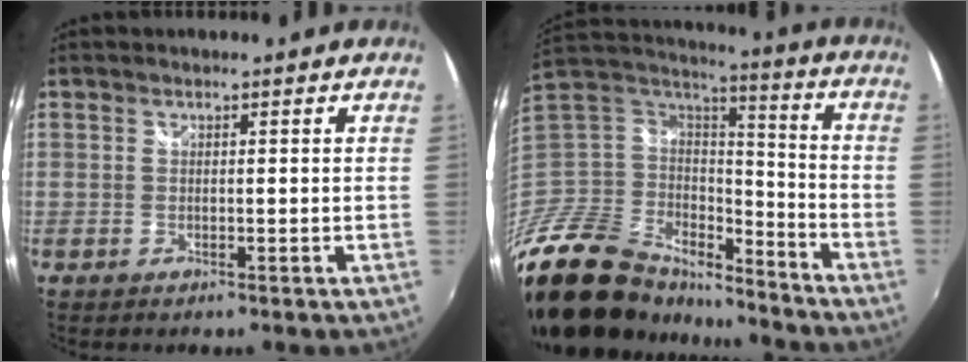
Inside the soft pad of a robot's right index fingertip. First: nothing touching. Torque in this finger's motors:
{"motor_torque": [-0.13, -0.10, -1.05, -0.21]}